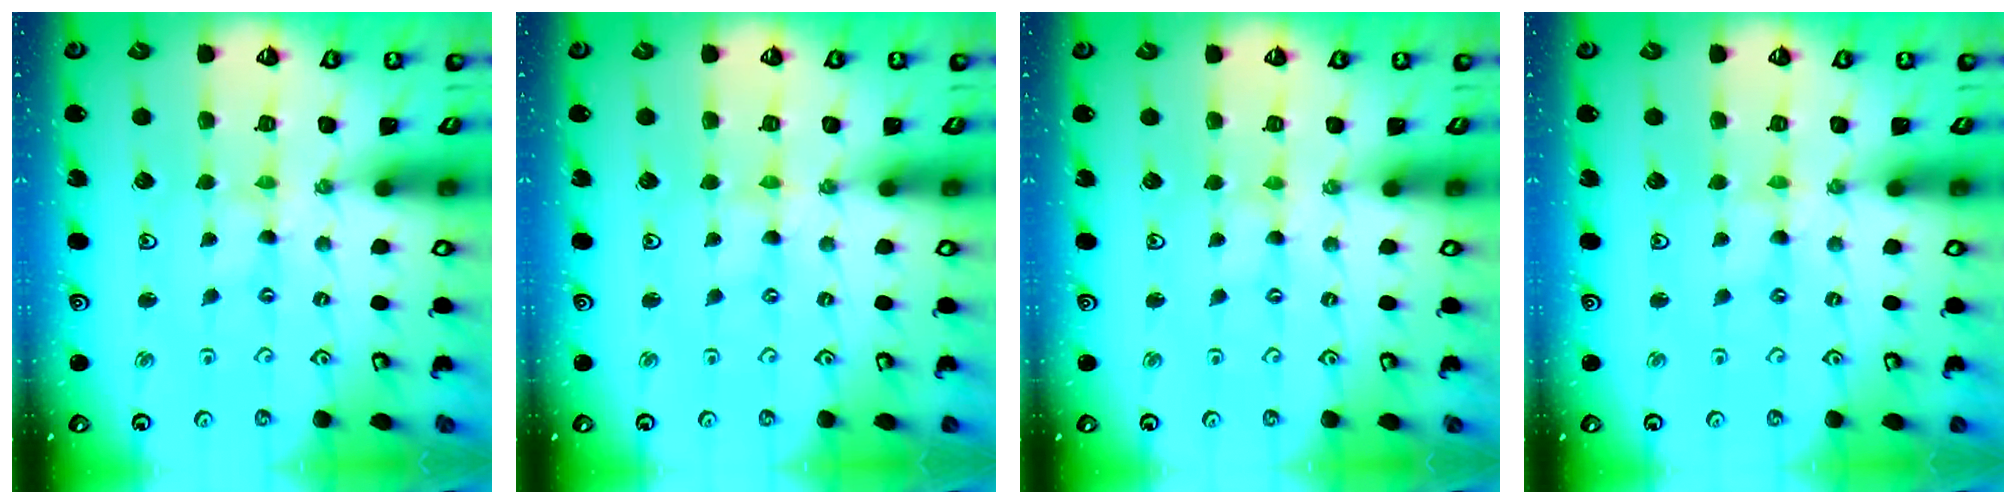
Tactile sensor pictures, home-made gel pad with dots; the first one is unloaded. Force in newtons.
{"total": 0.0}
{"total": 0.0}
{"total": 0.0}